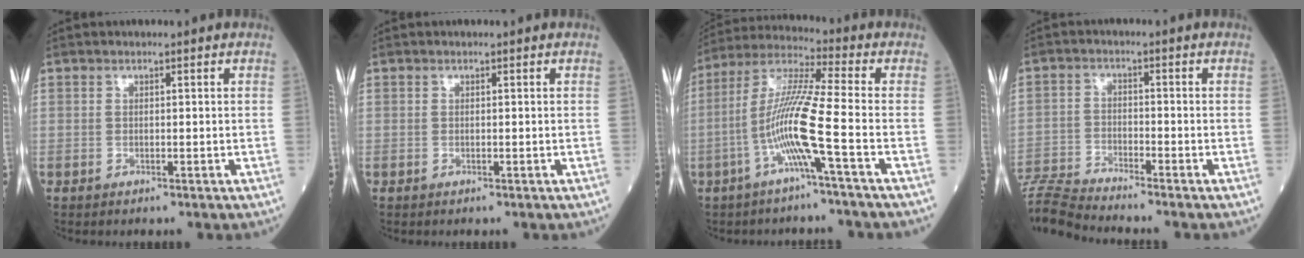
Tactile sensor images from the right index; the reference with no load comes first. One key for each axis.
{"total": 0.0}
{"total": 10.7, "fx": -3.8, "fy": -1.3, "fz": 10.0, "tx": -0.203, "ty": 0.006, "tz": -0.081}
{"total": 8.3, "fx": -8.0, "fy": -1.9, "fz": 1.3, "tx": -0.030, "ty": -0.012, "tz": -0.156}